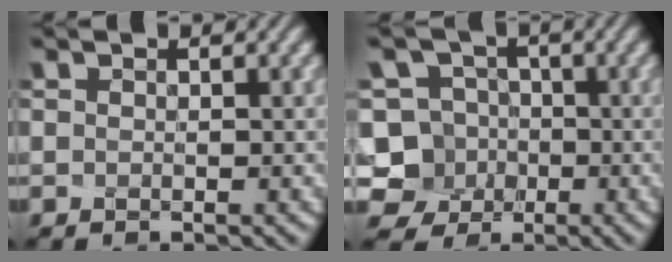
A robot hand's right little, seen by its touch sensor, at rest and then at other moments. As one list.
[{"total": 5.7, "force": [-2.7, 5.1, 0.5], "torque": [-0.015, 0.003, -0.069]}]